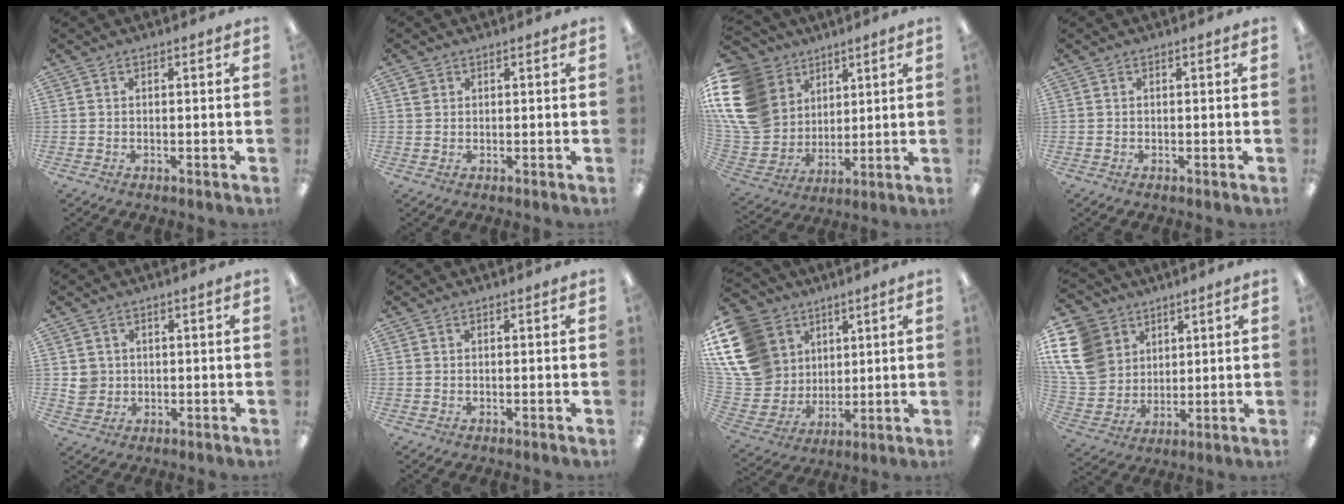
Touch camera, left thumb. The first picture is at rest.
{"total": 1.5, "force": [0.8, 1.3, 0.3], "torque": [0.001, 0.000, 0.013]}
{"total": 18.3, "force": [7.0, 14.7, 8.2], "torque": [-0.189, -0.035, 0.136]}
{"total": 0.0}
{"total": 3.9, "force": [0.7, 3.8, 0.6], "torque": [-0.012, 0.006, 0.013]}
{"total": 0.0}
{"total": 18.0, "force": [7.3, 14.6, 7.5], "torque": [-0.169, -0.027, 0.151]}
{"total": 15.1, "force": [6.2, 12.3, 6.1], "torque": [-0.154, -0.029, 0.123]}